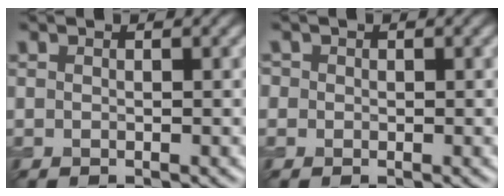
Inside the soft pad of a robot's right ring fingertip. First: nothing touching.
{"total": 0.9, "force": [0.2, 0.9, 0.1], "torque": [0.004, -0.001, -0.005]}